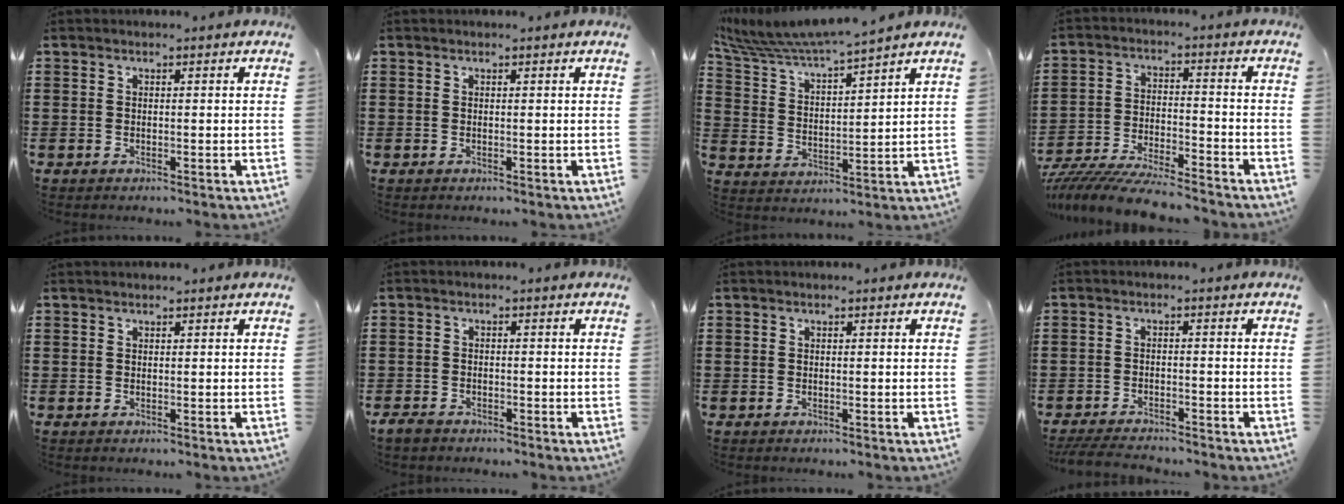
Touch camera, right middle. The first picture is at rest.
{"total": 0.0}
{"total": 5.7, "force": [5.5, -0.3, 1.5], "torque": [-0.056, -0.039, 0.092]}
{"total": 7.6, "force": [-7.4, 0.2, 1.8], "torque": [-0.040, 0.001, -0.145]}
{"total": 0.5, "force": [0.5, 0.1, 0.0], "torque": [-0.002, 0.001, 0.010]}
{"total": 1.7, "force": [-1.4, 0.7, 0.5], "torque": [-0.021, -0.001, -0.031]}
{"total": 0.0}
{"total": 3.3, "force": [-3.2, 0.3, 0.7], "torque": [-0.021, -0.003, -0.067]}